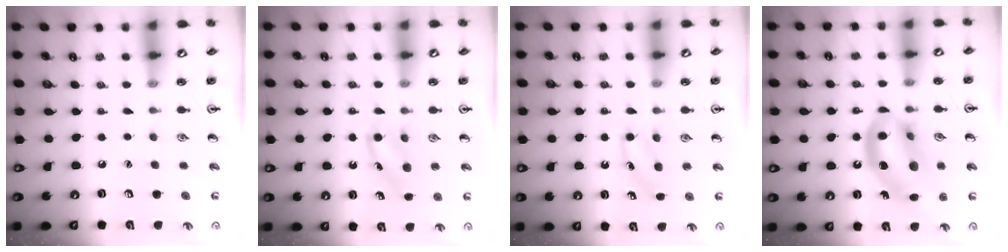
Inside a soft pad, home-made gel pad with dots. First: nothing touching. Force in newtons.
{"total": 5.1, "press": 4.8, "slide": 1.8}
{"total": 3.9, "press": 3.6, "slide": 1.3}
{"total": 14.7, "press": 14.1, "slide": 4.1}